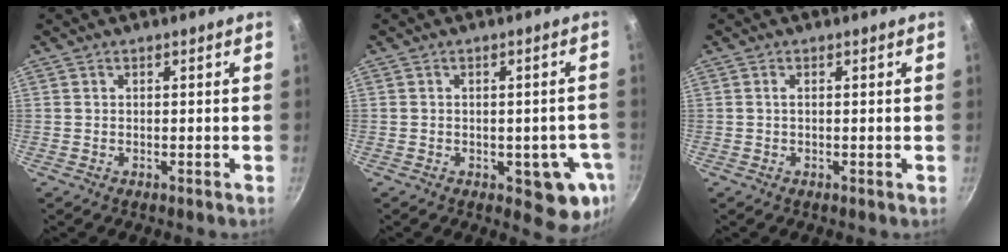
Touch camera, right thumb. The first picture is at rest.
{"total": 8.7, "force": [-2.3, 4.6, 7.1], "torque": [-0.042, 0.000, -0.028]}
{"total": 0.9, "force": [0.1, 0.3, 0.8], "torque": [-0.015, 0.001, -0.001]}